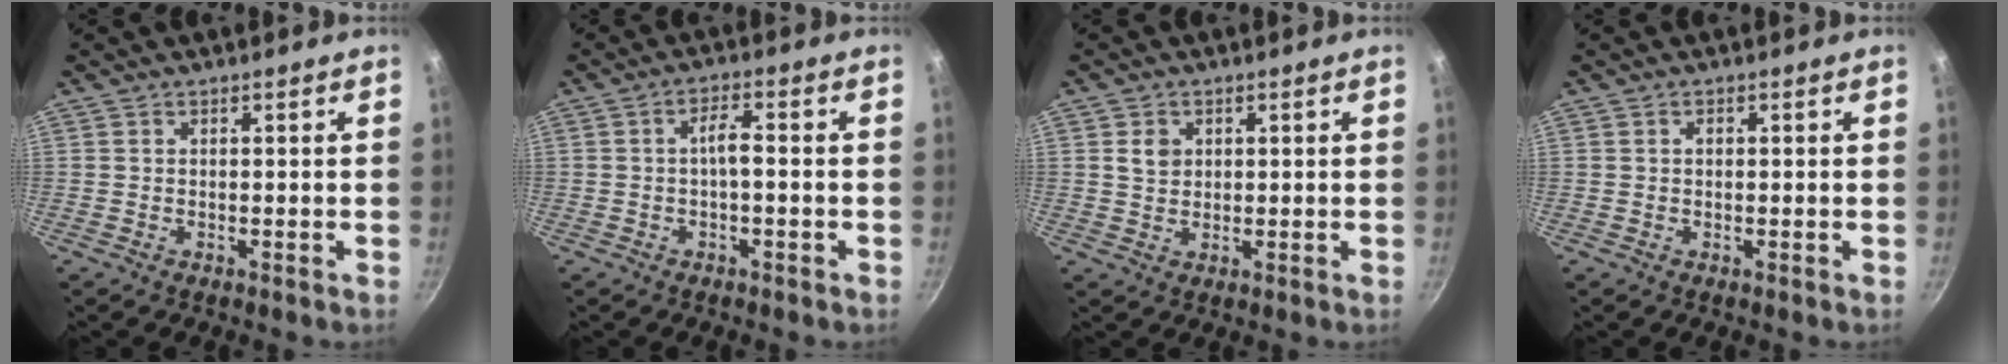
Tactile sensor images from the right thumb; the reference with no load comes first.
{"total": 3.4, "force": [-0.6, 1.0, 3.2], "torque": [-0.062, 0.017, -0.013]}
{"total": 3.2, "force": [0.9, 2.6, 1.6], "torque": [-0.017, 0.000, 0.017]}
{"total": 0.9, "force": [0.2, 0.7, 0.5], "torque": [-0.006, 0.004, 0.002]}